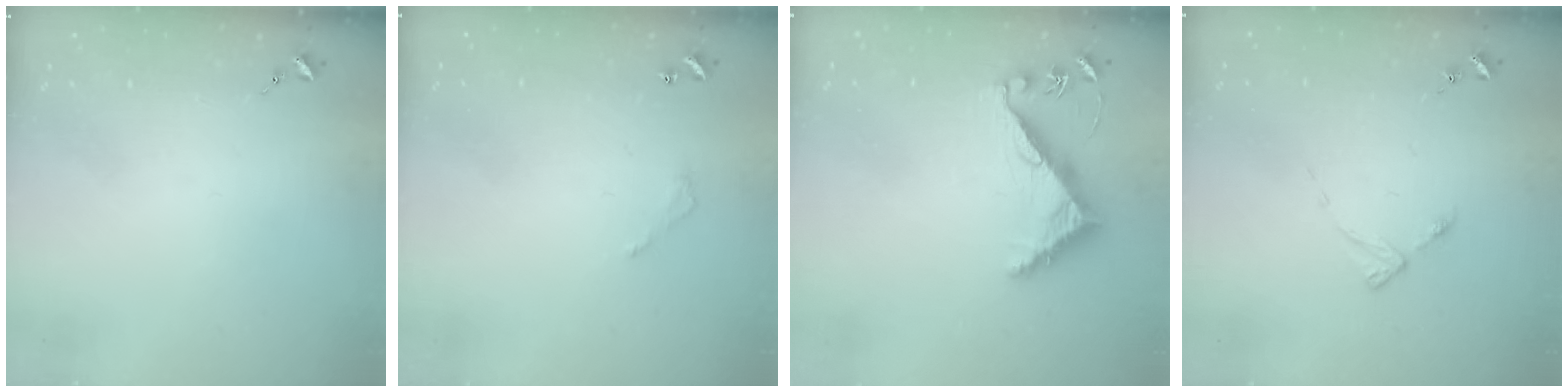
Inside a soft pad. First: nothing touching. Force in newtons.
{"total": 3.1, "press": 3.0, "slide": 0.3}
{"total": 8.0, "press": 8.0, "slide": 0.5}
{"total": 3.1, "press": 3.1, "slide": 0.4}